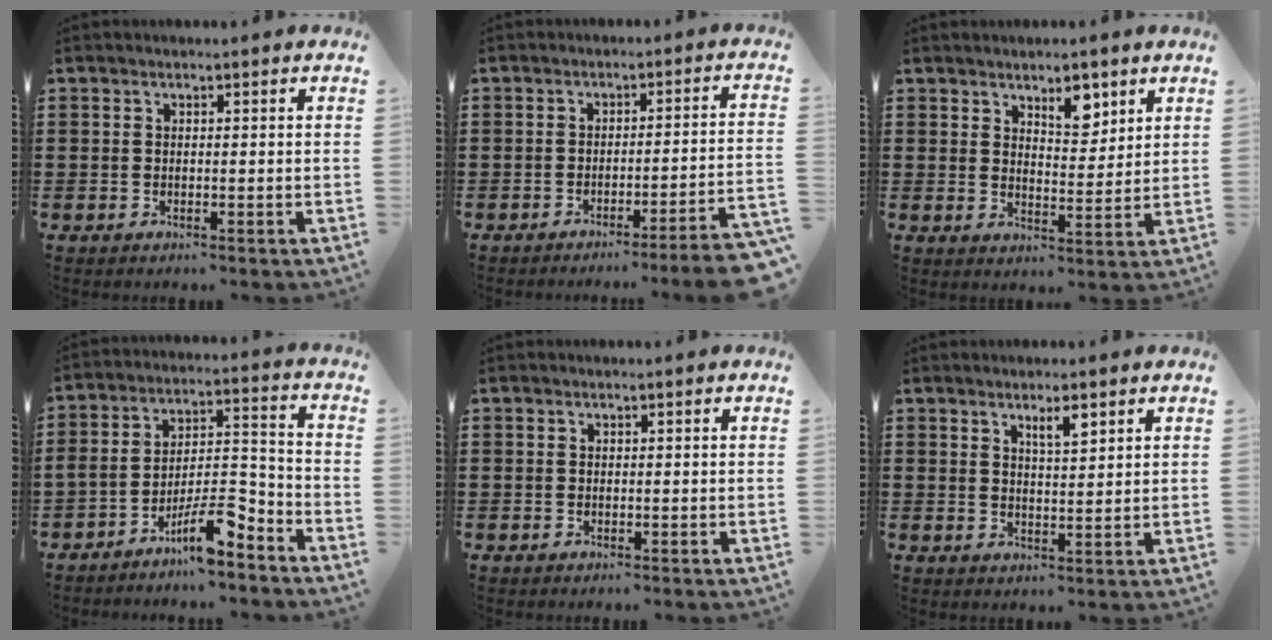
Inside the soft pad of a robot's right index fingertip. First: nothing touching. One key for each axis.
{"total": 4.5, "fx": -3.6, "fy": -0.8, "fz": 2.6, "tx": -0.043, "ty": -0.019, "tz": -0.072}
{"total": 5.5, "fx": 3.9, "fy": 2.5, "fz": 2.9, "tx": -0.043, "ty": -0.006, "tz": 0.066}
{"total": 9.0, "fx": -6.9, "fy": 2.0, "fz": 5.5, "tx": -0.089, "ty": 0.016, "tz": -0.125}
{"total": 0.0}
{"total": 3.0, "fx": 2.1, "fy": 0.6, "fz": 2.1, "tx": -0.036, "ty": 0.001, "tz": 0.033}